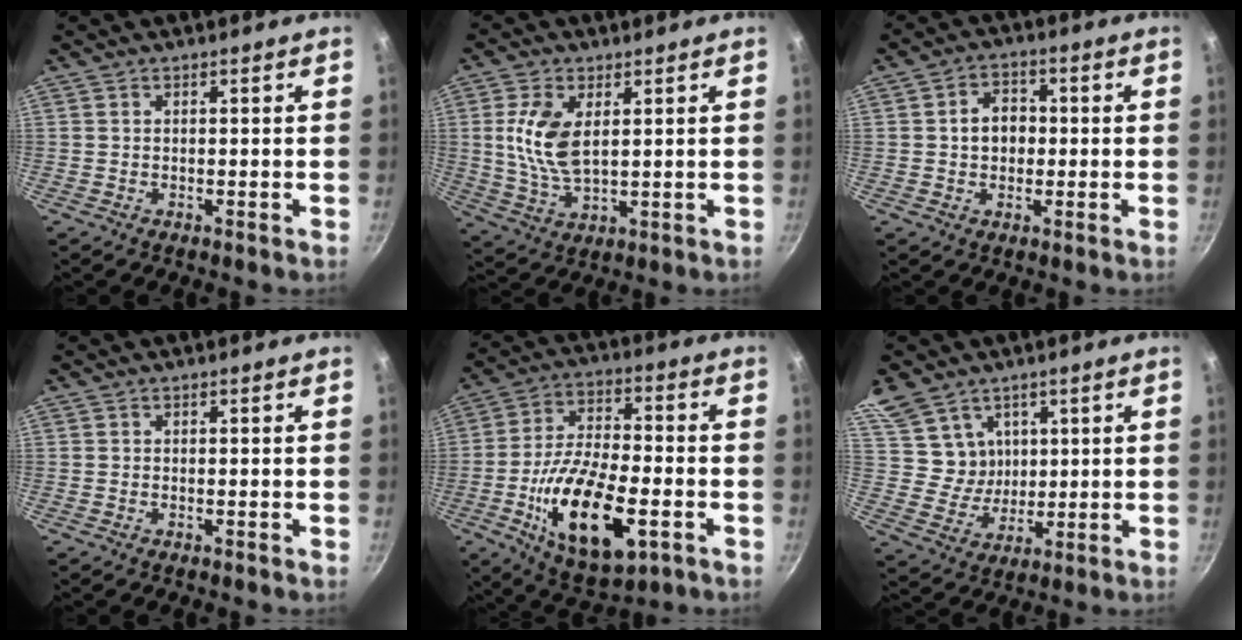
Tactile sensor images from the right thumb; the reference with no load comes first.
{"total": 9.9, "force": [2.2, 5.2, 8.1], "torque": [-0.162, -0.013, 0.047]}
{"total": 5.7, "force": [0.0, 4.6, 3.5], "torque": [-0.026, 0.013, -0.004]}
{"total": 0.0}
{"total": 20.3, "force": [-6.4, 9.1, 17.0], "torque": [-0.292, 0.020, -0.106]}
{"total": 11.0, "force": [5.5, 8.5, 4.1], "torque": [-0.057, -0.020, 0.118]}